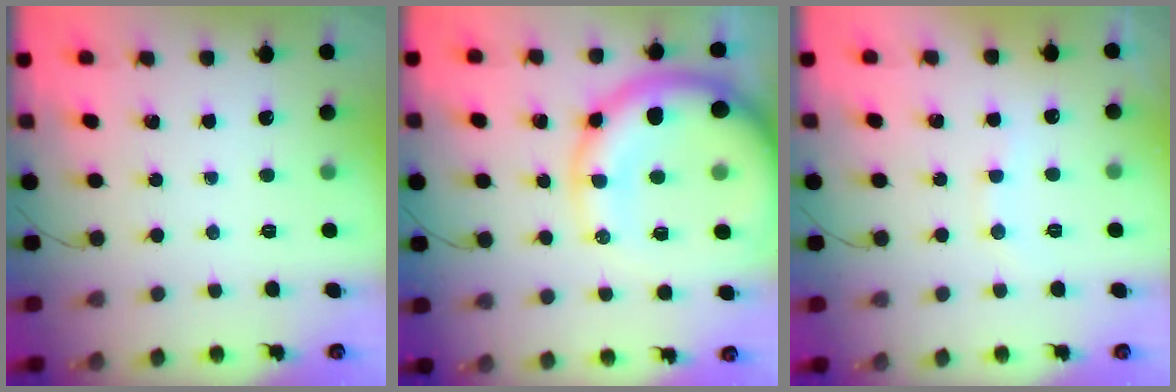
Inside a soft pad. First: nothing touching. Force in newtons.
{"total": 19.6, "press": 19.2, "slide": 3.7}
{"total": 7.1, "press": 7.0, "slide": 1.2}